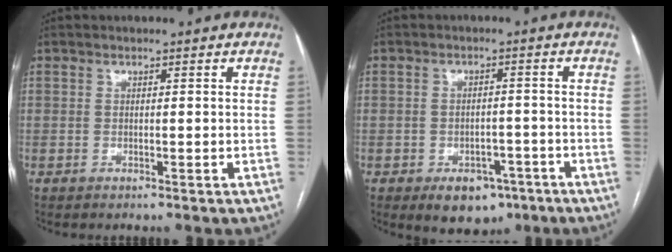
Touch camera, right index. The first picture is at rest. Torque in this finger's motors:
{"motor_torque": [-0.01, -0.03, -0.04, -0.05]}